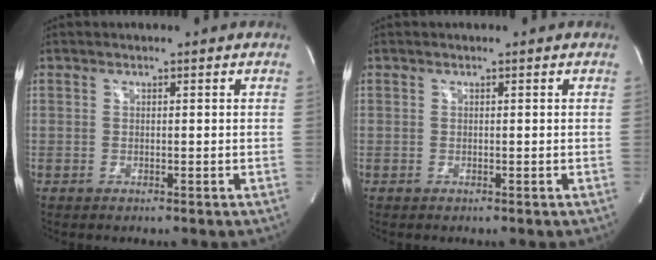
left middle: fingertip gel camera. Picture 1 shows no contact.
{"total": 0.0}